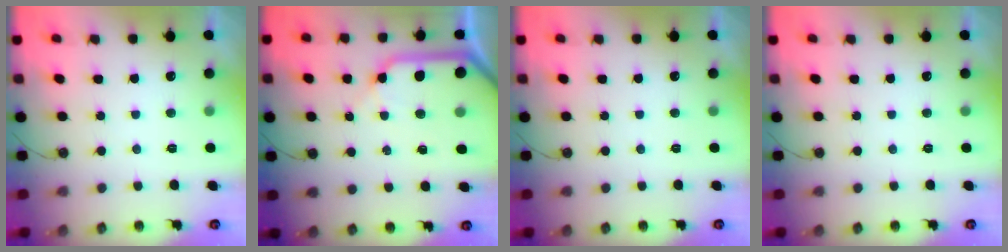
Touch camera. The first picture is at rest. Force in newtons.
{"total": 13.3, "press": 13.2, "slide": 1.5}
{"total": 0.0}
{"total": 0.0}